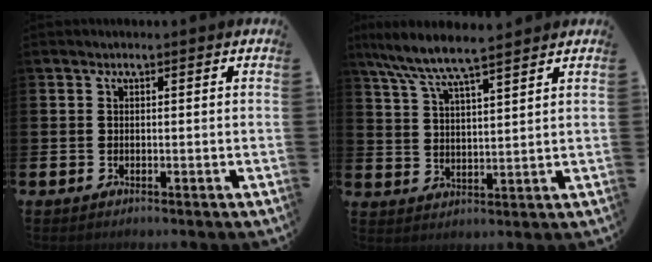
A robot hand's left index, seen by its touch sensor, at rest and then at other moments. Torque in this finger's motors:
{"motor_torque": [0.70, -0.77, 0.71, 0.21]}